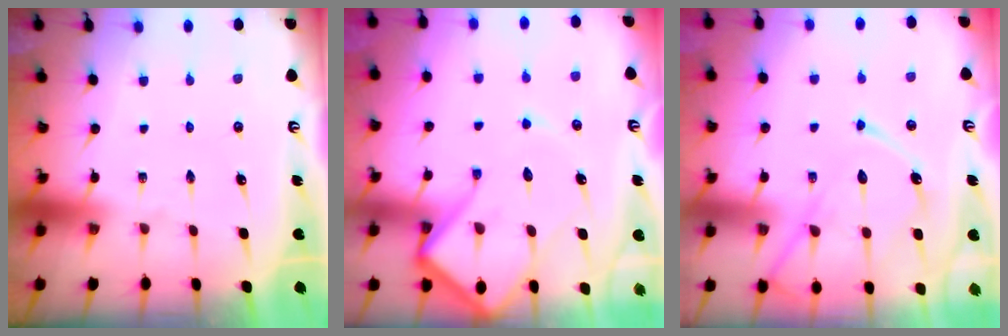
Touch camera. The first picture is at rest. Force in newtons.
{"total": 14.4, "press": 14.3, "slide": 1.4}
{"total": 13.7, "press": 13.7, "slide": 1.2}